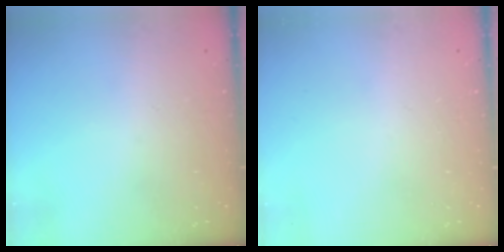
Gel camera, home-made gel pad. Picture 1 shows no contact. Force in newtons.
{"total": 0.0}